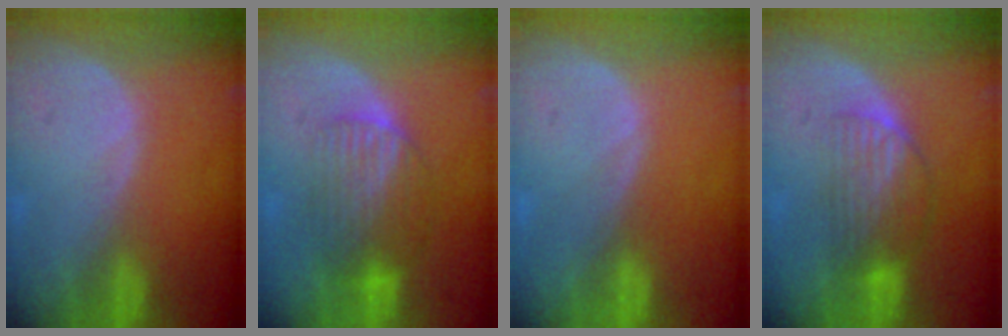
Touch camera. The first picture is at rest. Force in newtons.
{"total": 6.5, "press": 6.4, "slide": 1.0}
{"total": 0.0}
{"total": 6.6, "press": 5.7, "slide": 3.4}